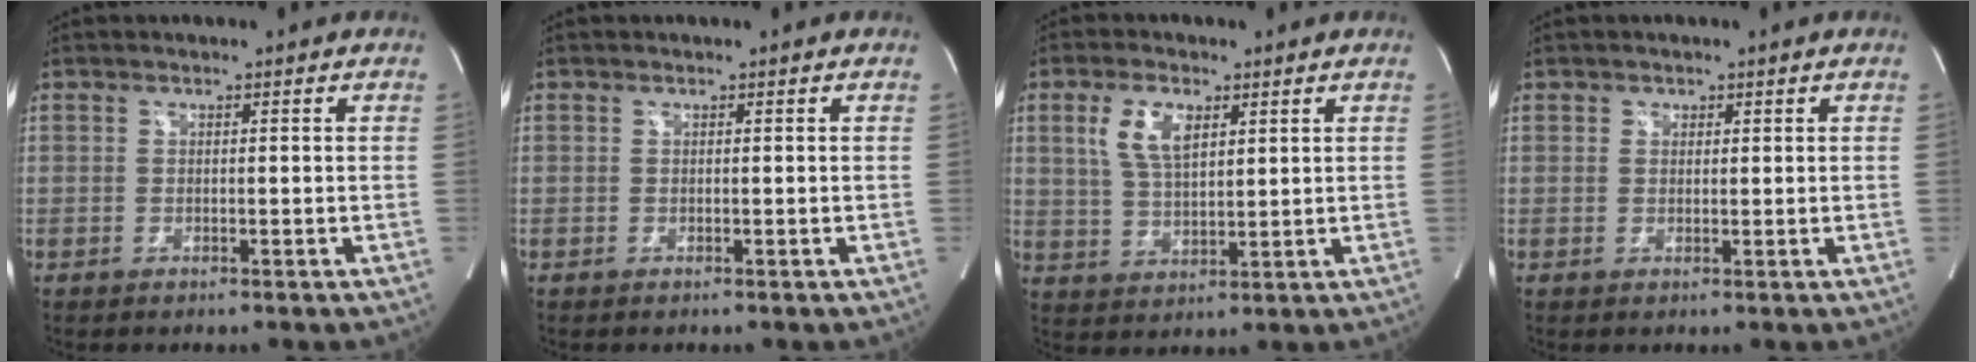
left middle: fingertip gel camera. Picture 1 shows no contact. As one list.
[{"total": 0.0}, {"total": 6.8, "force": [2.9, 2.9, 5.4], "torque": [-0.115, 0.010, 0.062]}, {"total": 1.1, "force": [0.6, 0.9, 0.2], "torque": [0.006, -0.002, 0.006]}]